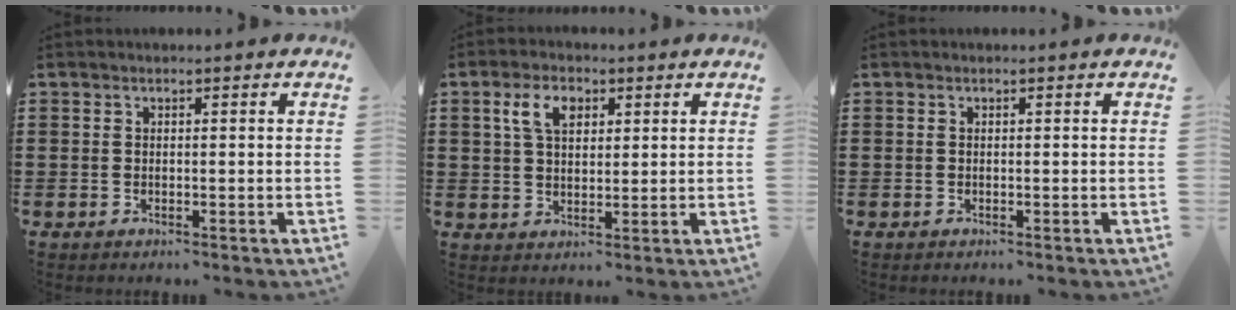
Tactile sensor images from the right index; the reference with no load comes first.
{"total": 5.1, "force": [2.2, 3.0, 3.6], "torque": [-0.083, 0.016, 0.037]}
{"total": 0.0}